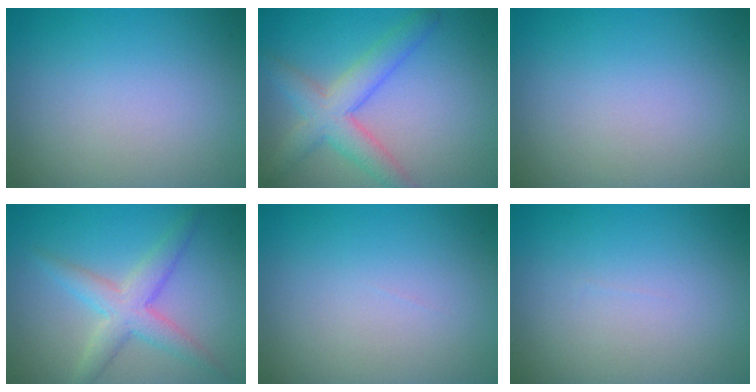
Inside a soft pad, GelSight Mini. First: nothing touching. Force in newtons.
{"total": 4.6, "press": 4.6, "slide": 0.2}
{"total": 0.0}
{"total": 3.8, "press": 3.8, "slide": 0.1}
{"total": 0.0}
{"total": 0.0}